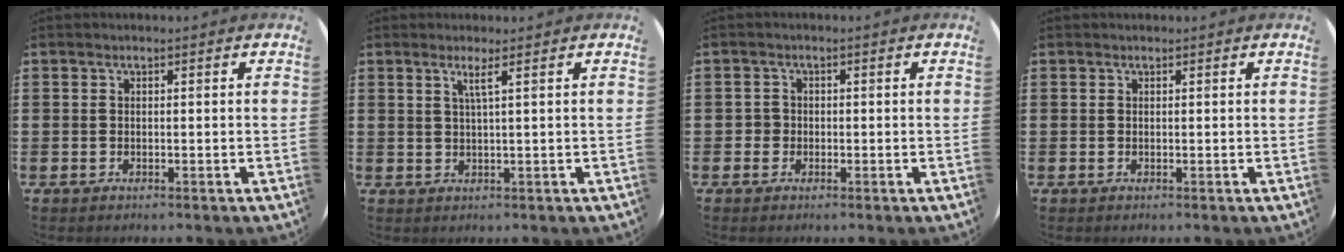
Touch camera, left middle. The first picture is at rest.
{"total": 1.9, "force": [1.0, -0.3, 1.6], "torque": [-0.032, -0.003, 0.015]}
{"total": 1.0, "force": [-0.1, 1.0, 0.1], "torque": [-0.003, 0.007, -0.004]}
{"total": 0.0}